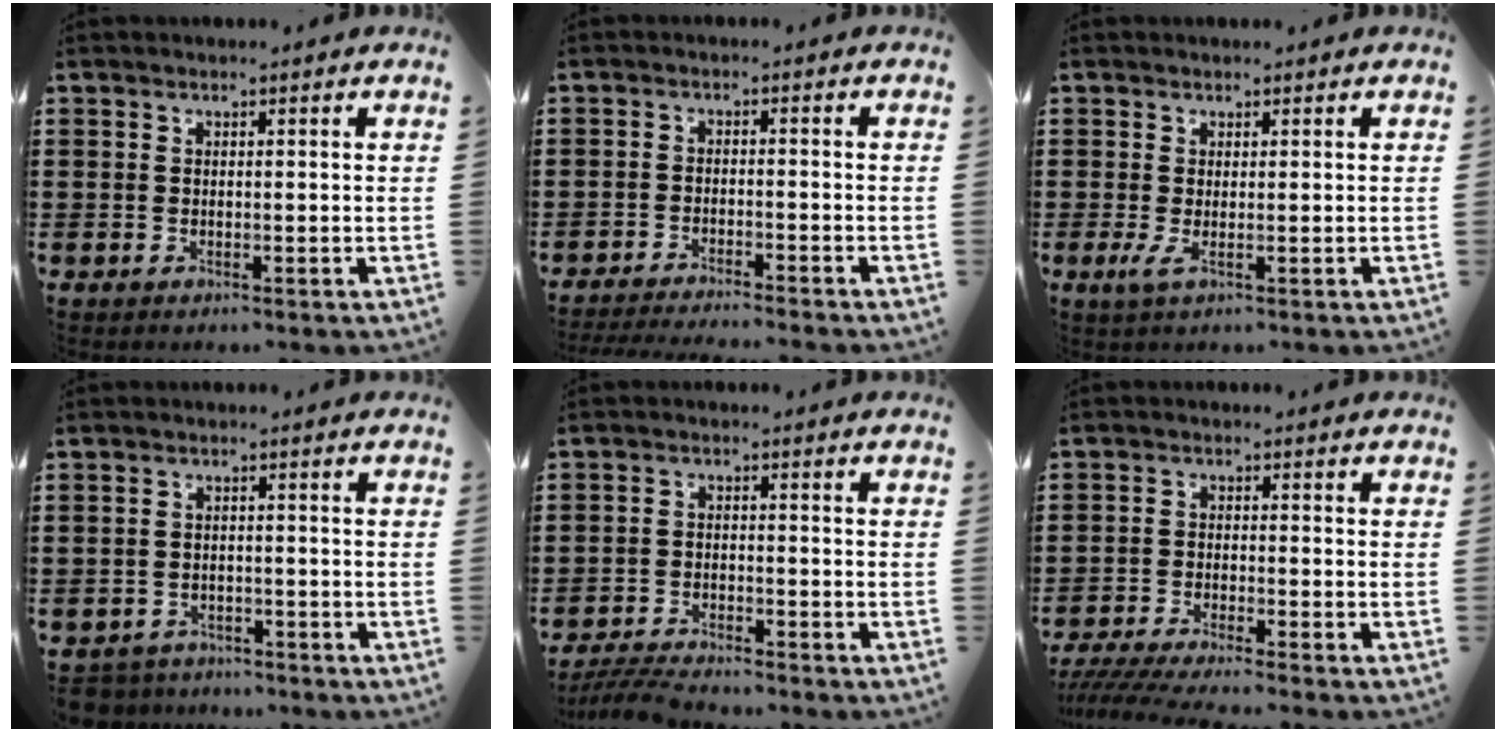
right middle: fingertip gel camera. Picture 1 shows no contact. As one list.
[{"total": 2.7, "force": [-2.6, -0.3, 0.4], "torque": [-0.009, -0.002, -0.054]}, {"total": 1.6, "force": [0.1, 0.2, 1.6], "torque": [-0.033, -0.008, 0.004]}, {"total": 2.7, "force": [-2.7, 0.6, -0.2], "torque": [-0.005, -0.002, -0.060]}, {"total": 4.5, "force": [-4.4, 0.5, 1.1], "torque": [-0.031, -0.003, -0.090]}, {"total": 4.0, "force": [-3.8, -0.2, 1.3], "torque": [-0.037, -0.014, -0.079]}]